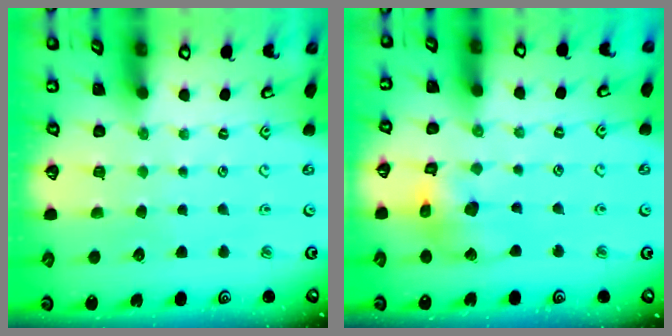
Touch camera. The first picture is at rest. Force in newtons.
{"total": 12.9, "press": 12.8, "slide": 1.6}